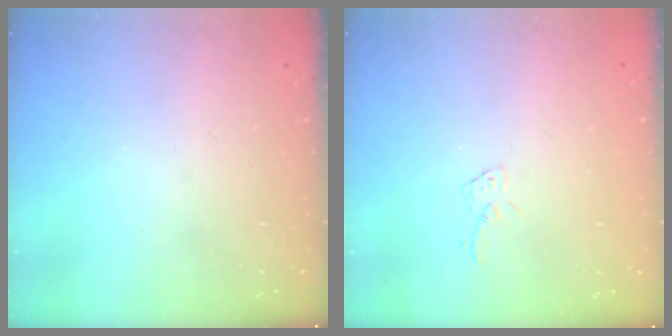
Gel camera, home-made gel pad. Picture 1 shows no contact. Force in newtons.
{"total": 4.2, "press": 4.2, "slide": 0.2}